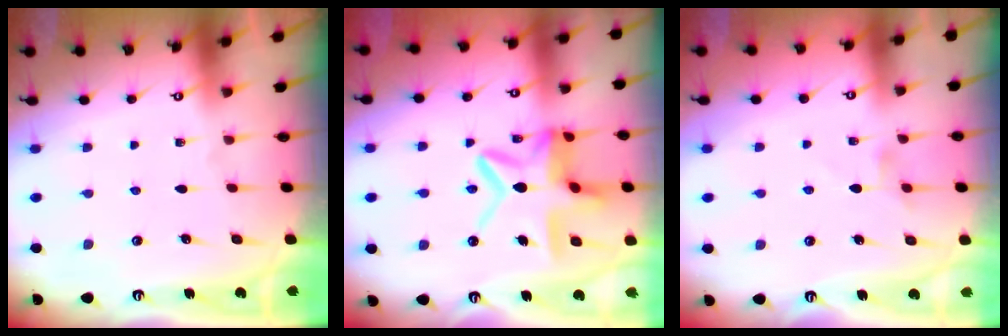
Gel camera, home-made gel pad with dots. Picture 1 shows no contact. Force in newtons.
{"total": 14.5, "press": 14.5, "slide": 1.2}
{"total": 2.3, "press": 2.3, "slide": 0.4}